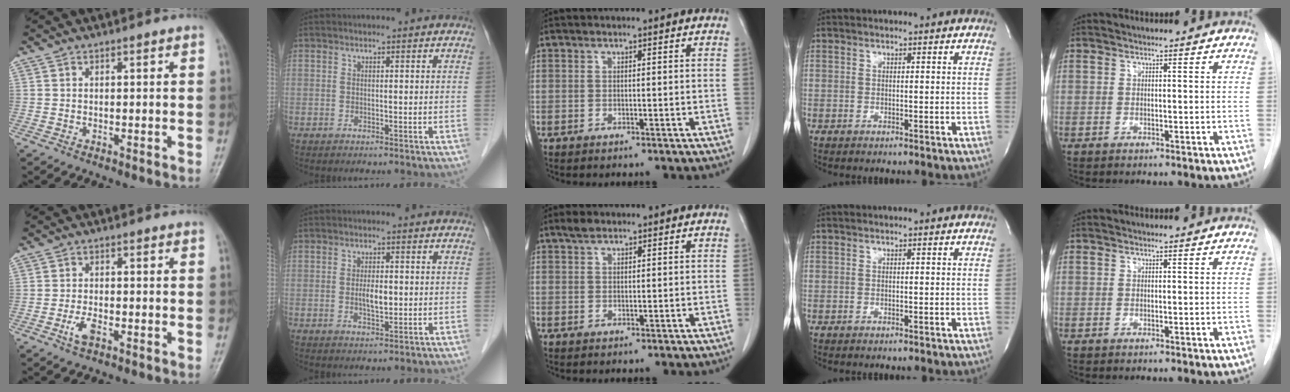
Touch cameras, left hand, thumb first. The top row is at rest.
{"thumb": {"total": 3.0, "force": [-1.7, 1.3, 2.1], "torque": [-0.049, 0.008, -0.033]}, "index": {"total": 3.0, "force": [-0.1, 1.1, 2.8], "torque": [-0.054, -0.001, 0.000]}, "middle": {"total": 1.7, "force": [1.4, 0.6, 0.9], "torque": [-0.023, 0.008, 0.027]}}